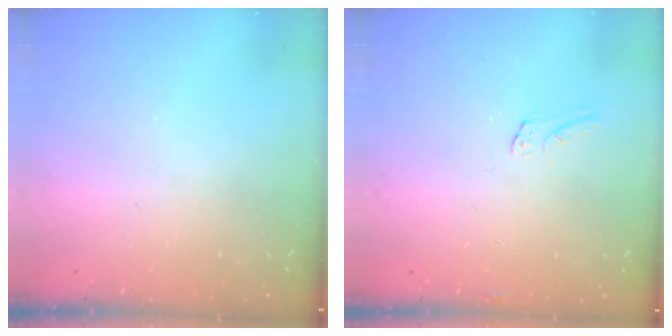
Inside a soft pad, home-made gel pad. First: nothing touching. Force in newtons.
{"total": 4.7, "press": 4.7, "slide": 0.3}